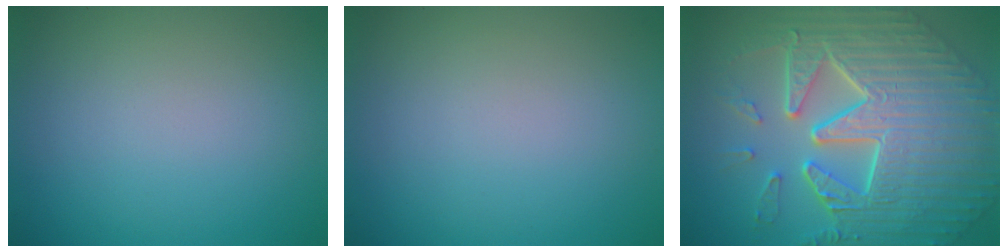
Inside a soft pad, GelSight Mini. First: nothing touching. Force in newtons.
{"total": 0.0}
{"total": 11.1, "press": 7.5, "slide": 8.1}